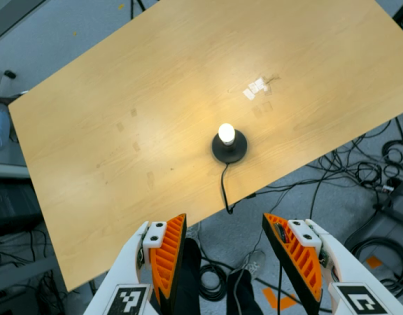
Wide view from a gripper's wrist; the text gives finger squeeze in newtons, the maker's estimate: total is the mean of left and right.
{"total": 0.0}